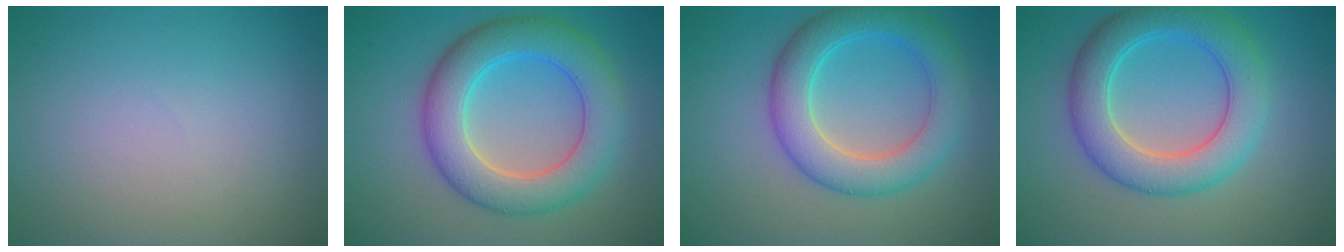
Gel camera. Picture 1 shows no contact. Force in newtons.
{"total": 7.4, "press": 7.4, "slide": 0.2}
{"total": 6.2, "press": 6.2, "slide": 0.1}
{"total": 6.5, "press": 6.5, "slide": 0.0}